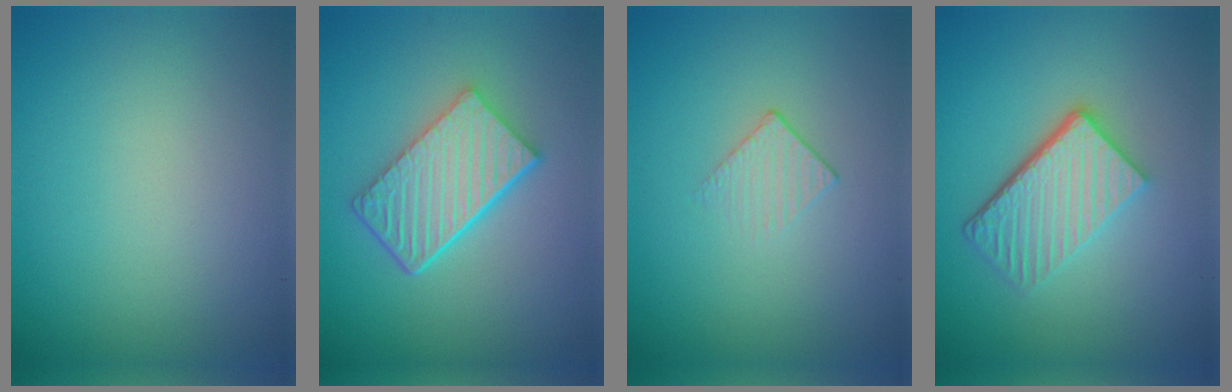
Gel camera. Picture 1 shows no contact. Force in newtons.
{"total": 6.1, "press": 4.4, "slide": 4.2}
{"total": 1.2, "press": 0.5, "slide": 1.1}
{"total": 5.3, "press": 3.8, "slide": 3.7}